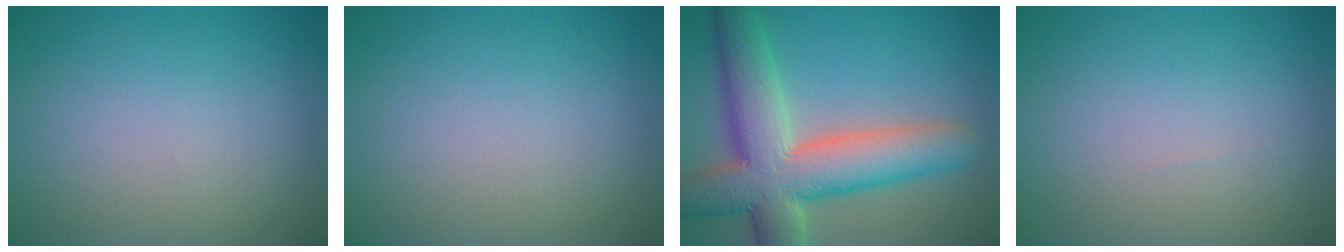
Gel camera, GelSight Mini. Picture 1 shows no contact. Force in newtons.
{"total": 0.0}
{"total": 11.0, "press": 11.0, "slide": 0.8}
{"total": 0.0}